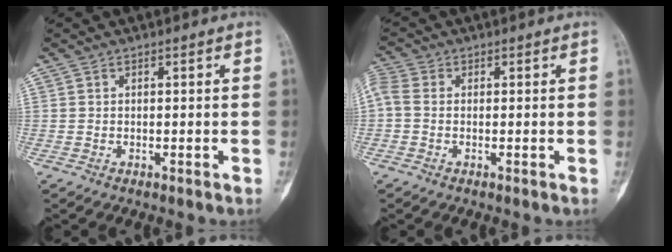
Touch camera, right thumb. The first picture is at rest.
{"total": 3.6, "force": [0.0, 2.5, 2.6], "torque": [-0.074, 0.007, -0.010]}